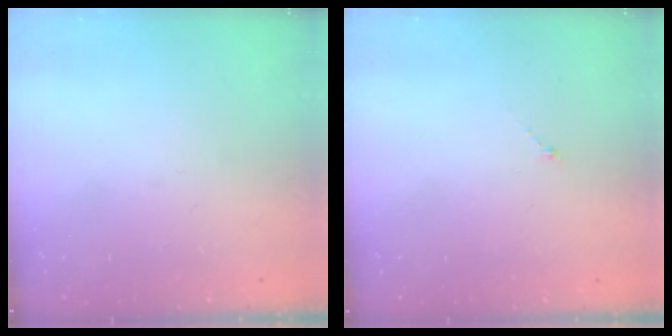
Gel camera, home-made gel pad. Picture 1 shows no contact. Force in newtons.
{"total": 0.0}